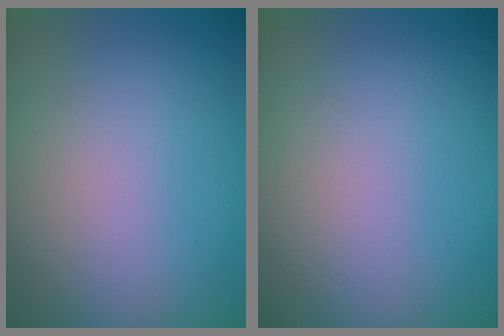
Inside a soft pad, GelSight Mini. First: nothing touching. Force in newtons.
{"total": 0.0}